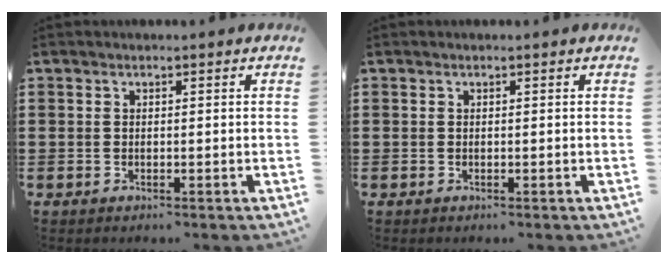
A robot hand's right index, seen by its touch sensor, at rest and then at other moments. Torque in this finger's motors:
{"motor_torque": [0.00, 0.00, 0.00, 0.00]}